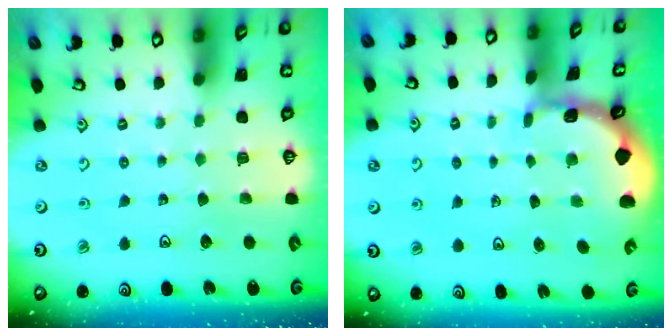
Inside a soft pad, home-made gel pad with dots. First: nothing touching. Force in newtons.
{"total": 1.1, "press": 1.1, "slide": 0.2}